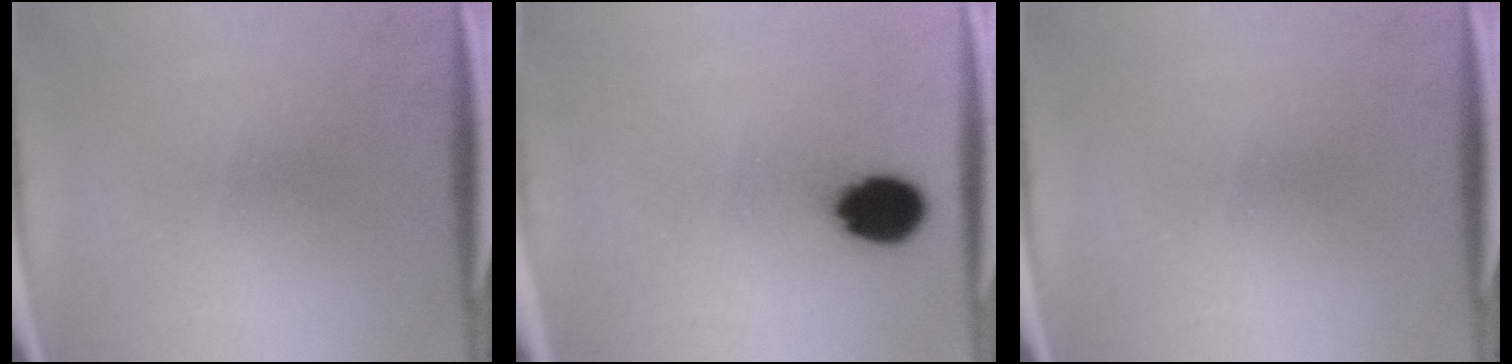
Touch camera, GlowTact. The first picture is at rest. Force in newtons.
{"total": 9.4}
{"total": 0.0}